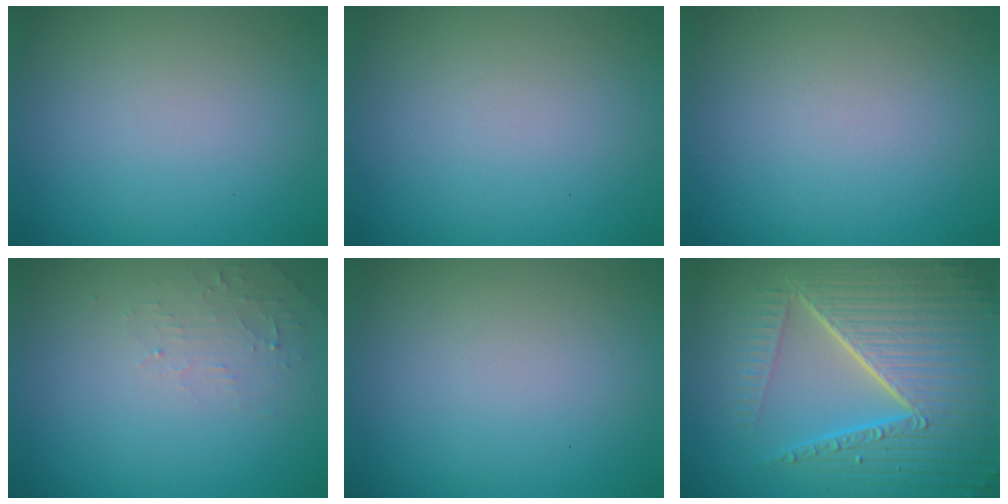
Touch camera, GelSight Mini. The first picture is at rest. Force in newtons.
{"total": 0.0}
{"total": 0.0}
{"total": 1.6, "press": 1.5, "slide": 0.3}
{"total": 0.0}
{"total": 10.5, "press": 6.7, "slide": 8.1}